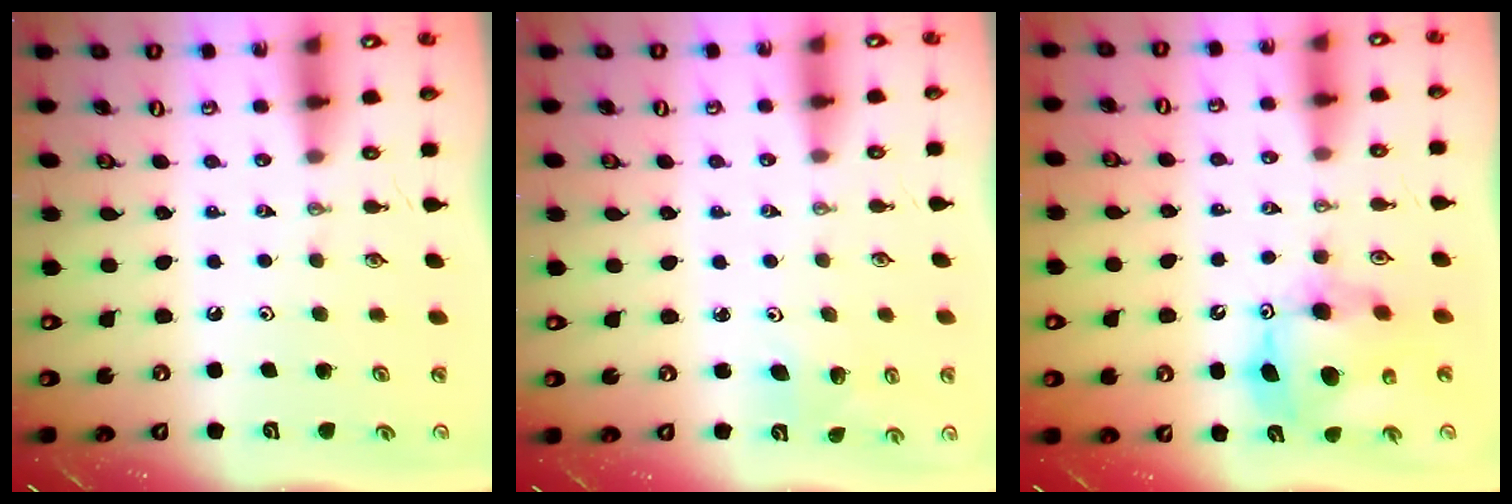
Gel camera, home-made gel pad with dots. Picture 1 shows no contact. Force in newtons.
{"total": 3.1, "press": 2.8, "slide": 1.3}
{"total": 12.1, "press": 12.1, "slide": 1.2}